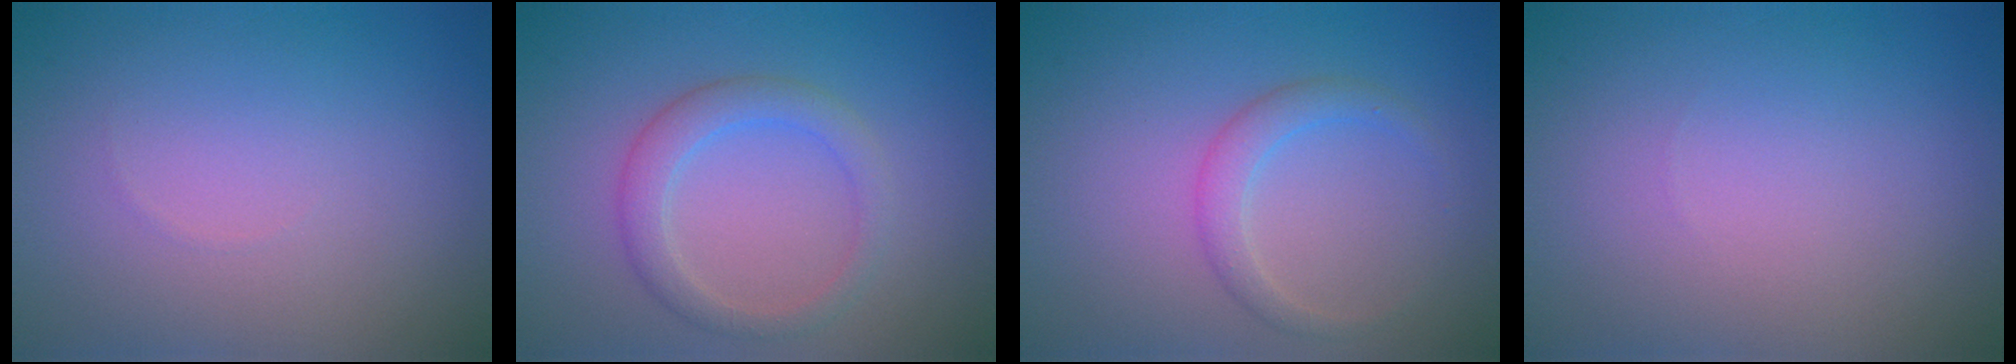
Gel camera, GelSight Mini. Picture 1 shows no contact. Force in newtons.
{"total": 2.9, "press": 2.9, "slide": 0.1}
{"total": 2.0, "press": 2.0, "slide": 0.2}
{"total": 0.0}